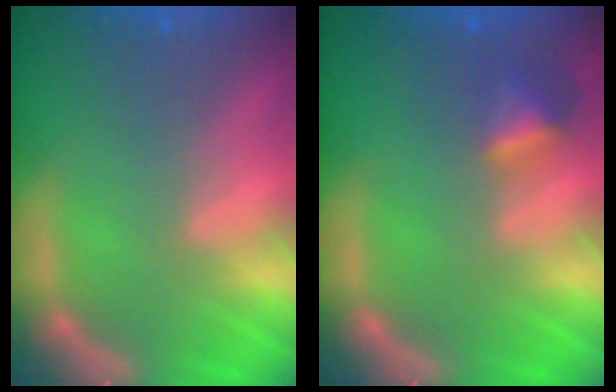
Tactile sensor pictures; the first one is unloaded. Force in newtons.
{"total": 2.4}